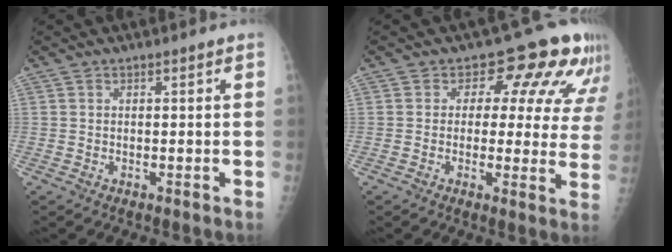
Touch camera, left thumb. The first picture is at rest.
{"total": 13.1, "force": [7.7, 7.8, 7.2], "torque": [-0.026, -0.026, 0.066]}